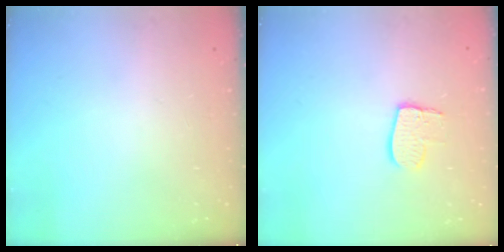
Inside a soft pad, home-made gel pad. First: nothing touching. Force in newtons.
{"total": 8.3, "press": 8.3, "slide": 0.7}